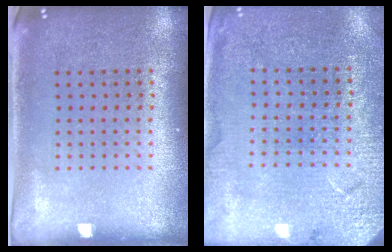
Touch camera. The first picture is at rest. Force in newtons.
{"total": 2.8, "press": 2.8, "slide": 0.1}